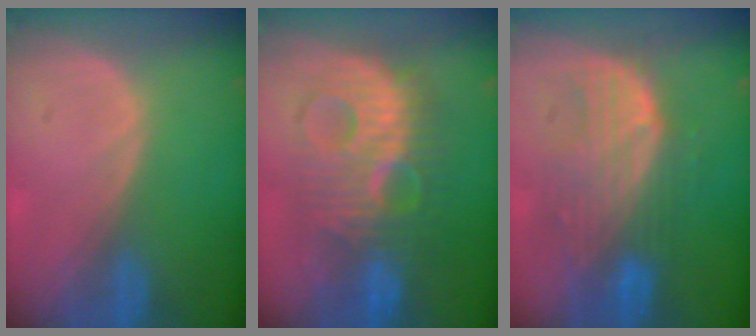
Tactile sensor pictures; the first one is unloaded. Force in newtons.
{"total": 10.6, "press": 10.6, "slide": 0.3}
{"total": 8.9, "press": 8.3, "slide": 3.2}